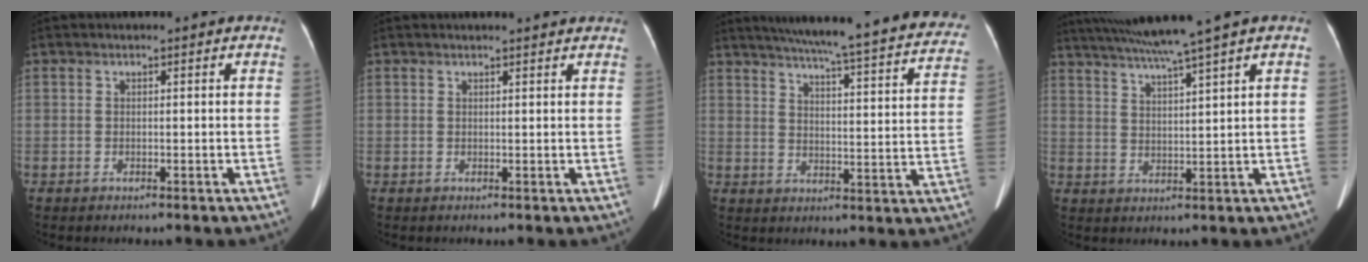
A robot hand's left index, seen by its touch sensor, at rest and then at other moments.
{"total": 4.0, "force": [3.8, 0.1, 1.2], "torque": [-0.012, 0.011, 0.036]}
{"total": 30.2, "force": [26.7, 2.8, 13.7], "torque": [-0.198, -0.059, 0.314]}
{"total": 10.0, "force": [7.9, -2.1, 5.7], "torque": [-0.097, 0.014, 0.128]}